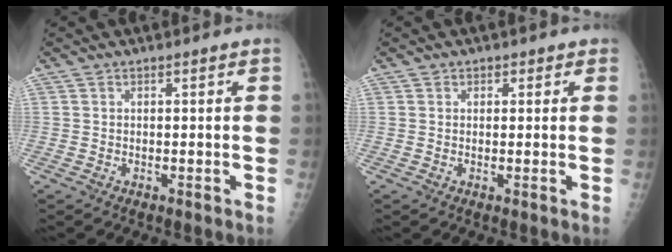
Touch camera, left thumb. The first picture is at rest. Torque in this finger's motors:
{"motor_torque": [-0.44, -0.27, -0.29, -0.22, -0.03]}